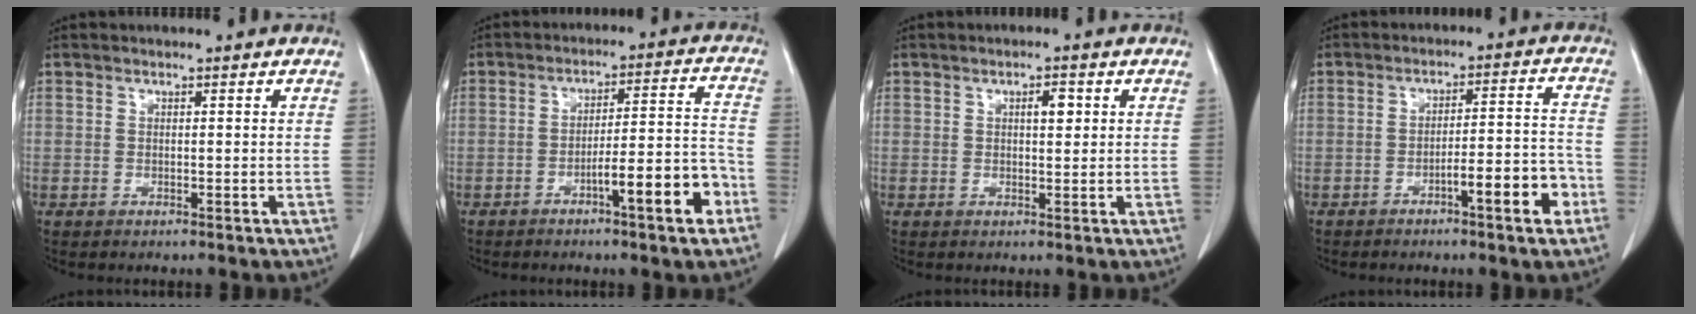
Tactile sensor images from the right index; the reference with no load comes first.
{"total": 10.1, "force": [-5.0, 0.8, 8.8], "torque": [-0.125, 0.018, -0.072]}
{"total": 2.3, "force": [0.7, 0.8, 2.0], "torque": [-0.031, 0.000, 0.011]}
{"total": 8.1, "force": [-4.1, 0.8, 7.0], "torque": [-0.098, 0.017, -0.057]}